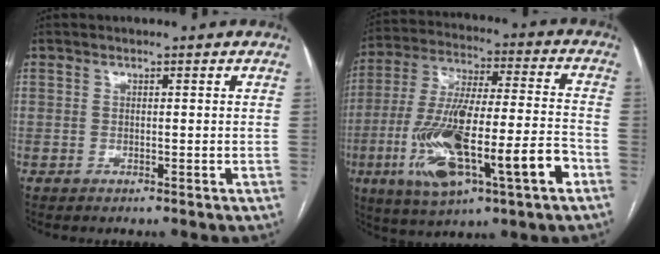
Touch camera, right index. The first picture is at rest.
{"total": 20.8, "force": [-7.6, 3.6, 19.1], "torque": [-0.360, -0.012, -0.124]}